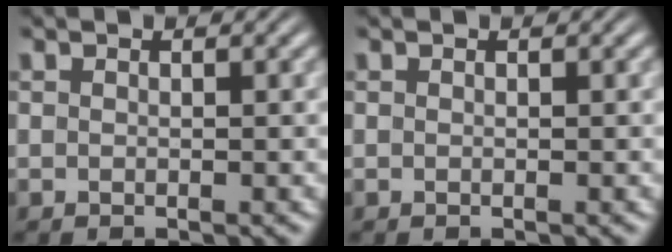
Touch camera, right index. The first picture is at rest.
{"total": 0.0}